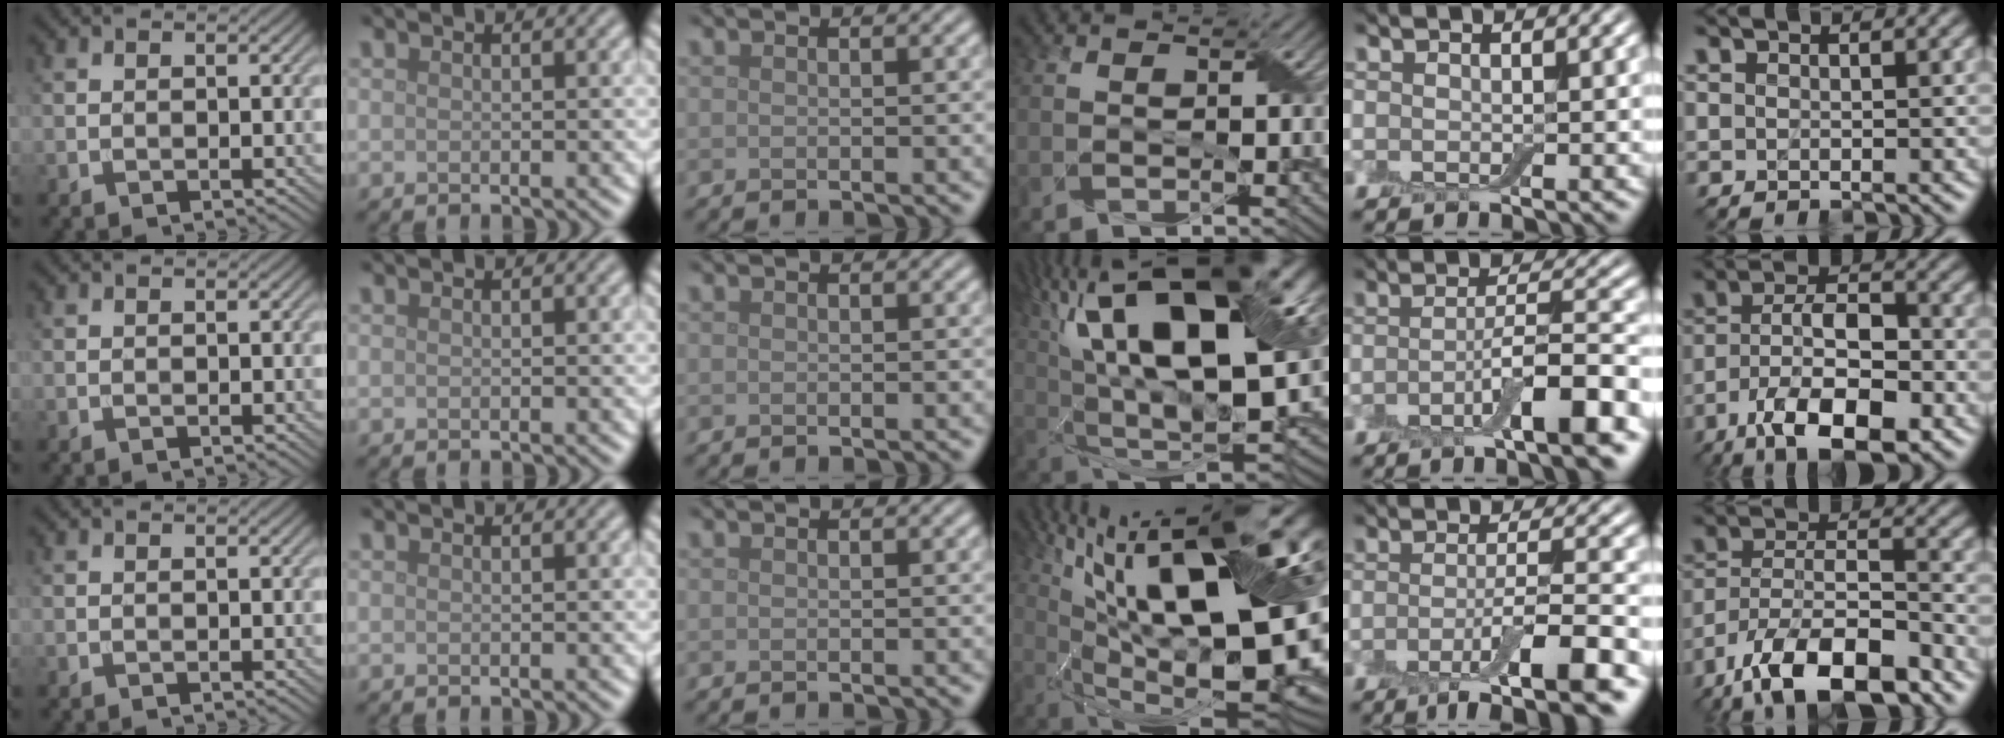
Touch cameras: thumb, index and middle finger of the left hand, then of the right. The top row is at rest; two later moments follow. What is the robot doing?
{"motion": "wrap", "object": "adhesive wrap"}